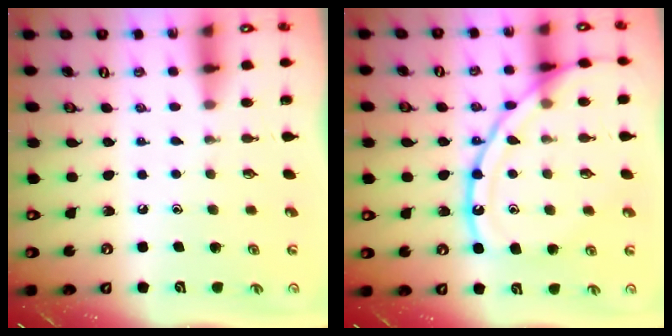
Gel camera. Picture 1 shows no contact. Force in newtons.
{"total": 17.3, "press": 17.3, "slide": 1.5}